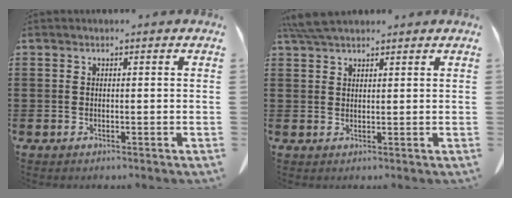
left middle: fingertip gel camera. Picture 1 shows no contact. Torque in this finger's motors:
{"motor_torque": [0.69, 0.42, 0.31, 0.08]}